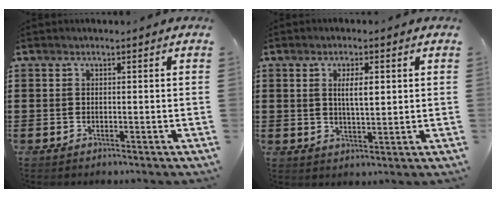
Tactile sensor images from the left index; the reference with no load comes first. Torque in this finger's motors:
{"motor_torque": [0.53, -0.15, 0.16, 0.12]}